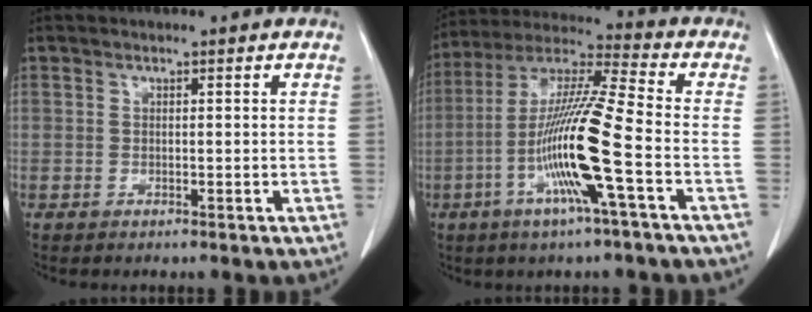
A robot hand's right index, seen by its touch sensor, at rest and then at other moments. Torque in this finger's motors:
{"motor_torque": [2.14, 0.00, 1.05, 0.21]}